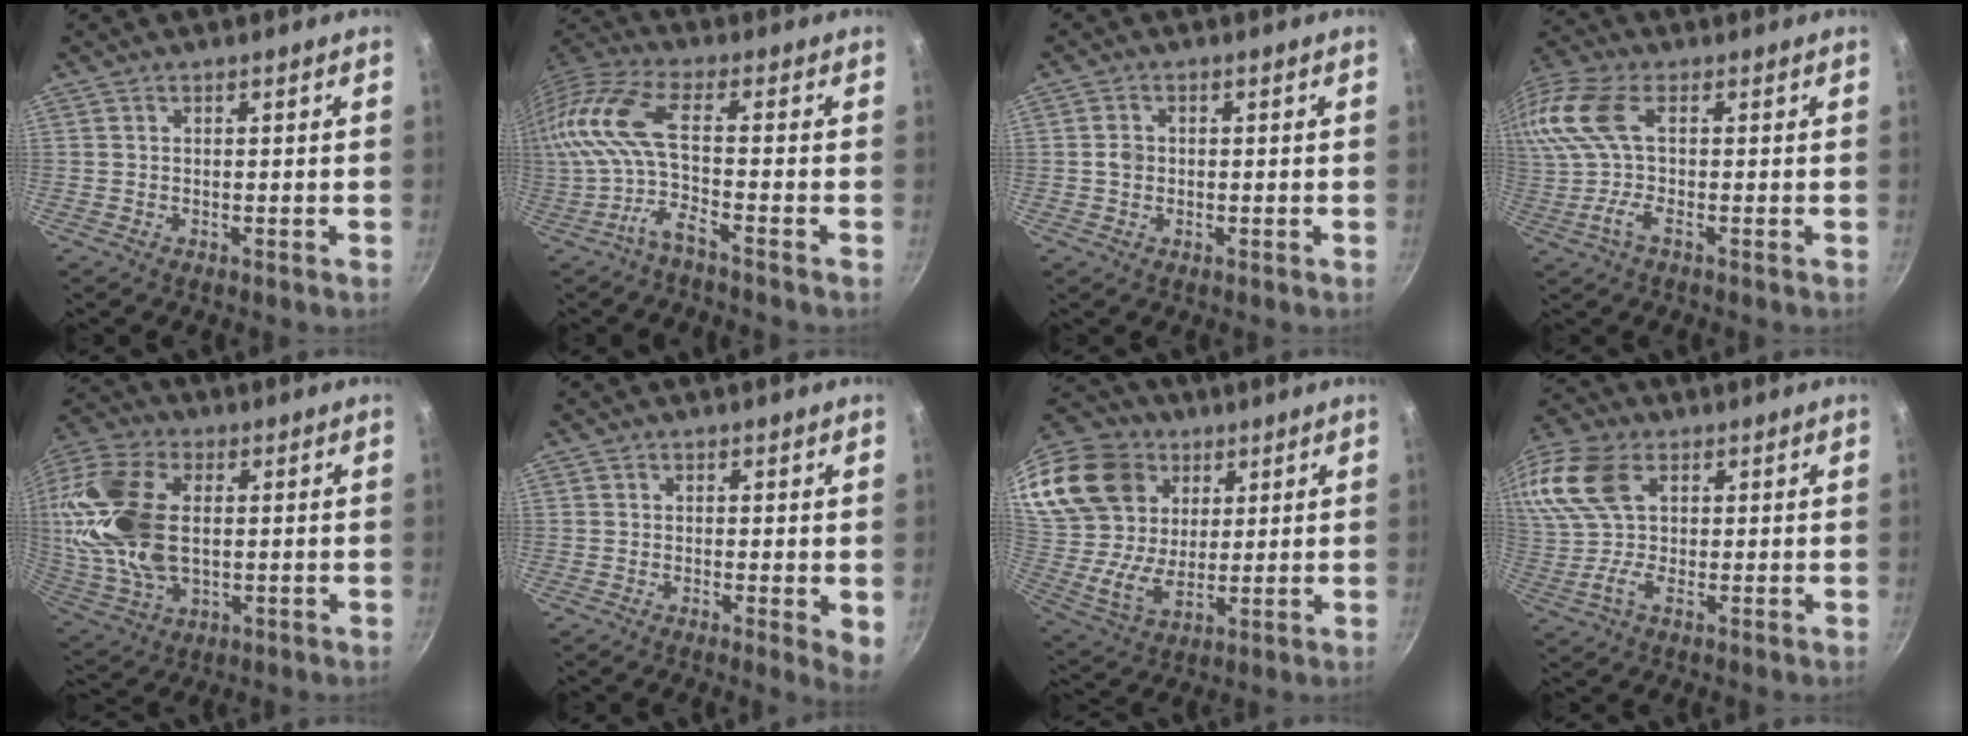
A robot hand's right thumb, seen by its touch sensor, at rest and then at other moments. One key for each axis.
{"total": 11.9, "fx": -2.8, "fy": 3.2, "fz": 11.1, "tx": -0.254, "ty": 0.013, "tz": -0.068}
{"total": 2.2, "fx": -0.1, "fy": 1.9, "fz": 1.2, "tx": -0.013, "ty": 0.007, "tz": -0.004}
{"total": 13.3, "fx": 1.7, "fy": 6.3, "fz": 11.6, "tx": -0.244, "ty": 0.017, "tz": 0.014}
{"total": 21.3, "fx": 2.4, "fy": 13.1, "fz": 16.6, "tx": -0.339, "ty": 0.003, "tz": 0.046}
{"total": 3.5, "fx": 0.1, "fy": 1.1, "fz": 3.4, "tx": -0.038, "ty": -0.013, "tz": -0.002}
{"total": 24.4, "fx": 12.4, "fy": 17.5, "fz": 11.6, "tx": -0.250, "ty": -0.011, "tz": 0.239}
{"total": 16.0, "fx": 5.0, "fy": 10.1, "fz": 11.3, "tx": -0.244, "ty": 0.029, "tz": 0.086}